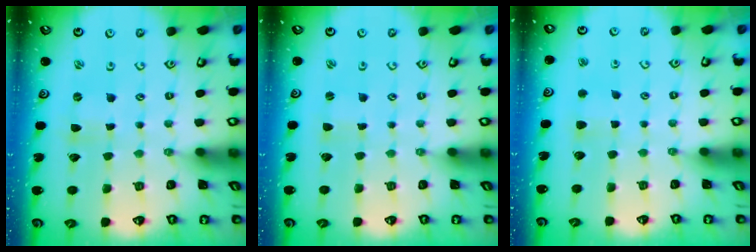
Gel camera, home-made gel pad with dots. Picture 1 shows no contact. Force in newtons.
{"total": 0.0}
{"total": 2.5, "press": 2.4, "slide": 0.5}